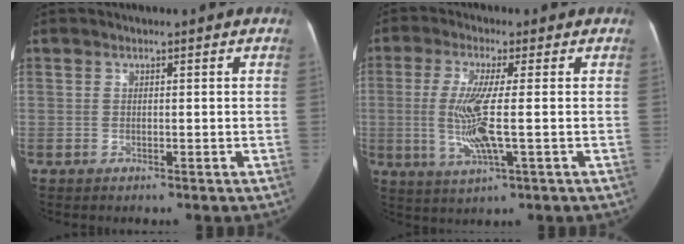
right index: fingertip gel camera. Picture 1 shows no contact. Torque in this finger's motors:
{"motor_torque": [0.35, 0.03, 0.27, 0.09]}